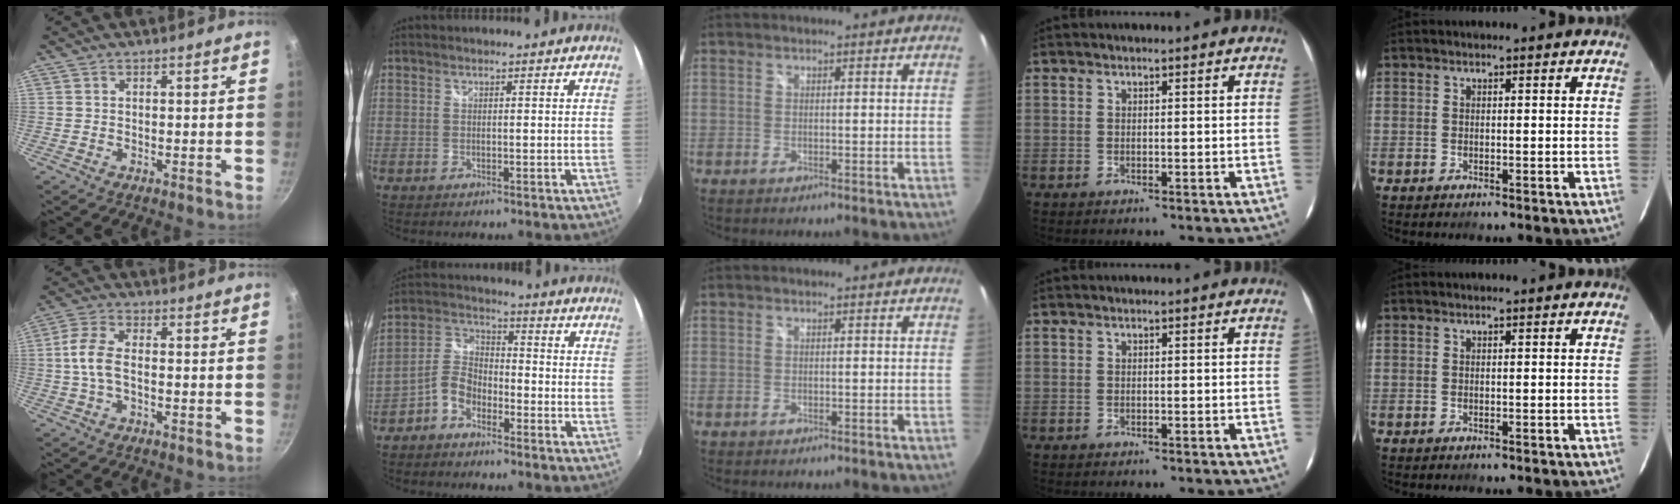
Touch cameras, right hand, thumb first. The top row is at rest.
{"thumb": {"total": 6.6, "force": [-0.6, 3.5, 5.5], "torque": [-0.117, 0.019, -0.021]}, "index": {"total": 6.4, "force": [-4.2, 3.7, 3.3], "torque": [-0.077, 0.020, -0.089]}}